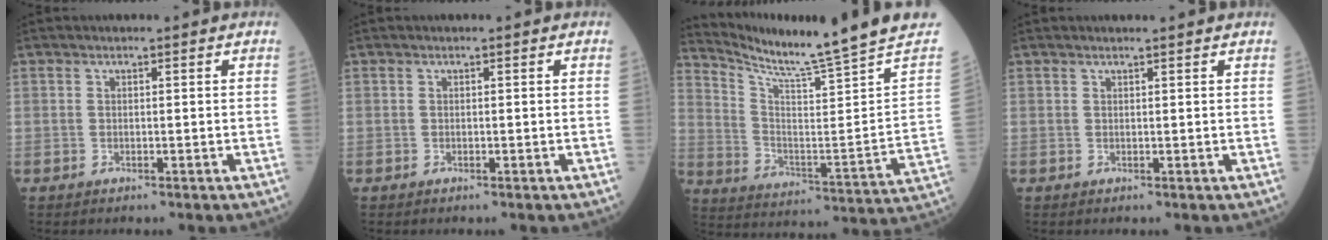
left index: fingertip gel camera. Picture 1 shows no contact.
{"total": 0.0}
{"total": 17.8, "force": [15.7, -3.3, 7.8], "torque": [-0.146, -0.098, 0.232]}
{"total": 1.5, "force": [1.4, -0.3, 0.5], "torque": [-0.012, 0.003, 0.021]}